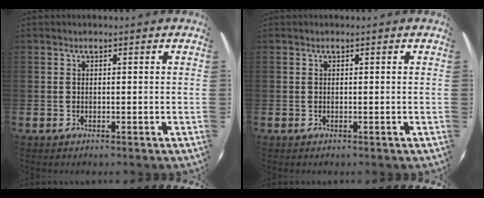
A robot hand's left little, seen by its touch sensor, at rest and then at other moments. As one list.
[{"total": 0.0}]